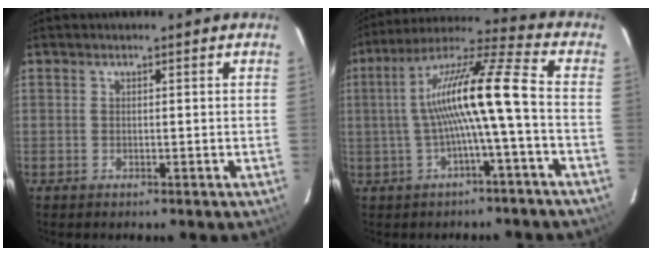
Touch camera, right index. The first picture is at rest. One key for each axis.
{"total": 13.6, "fx": -1.7, "fy": -0.3, "fz": 13.5, "tx": -0.250, "ty": 0.018, "tz": -0.029}